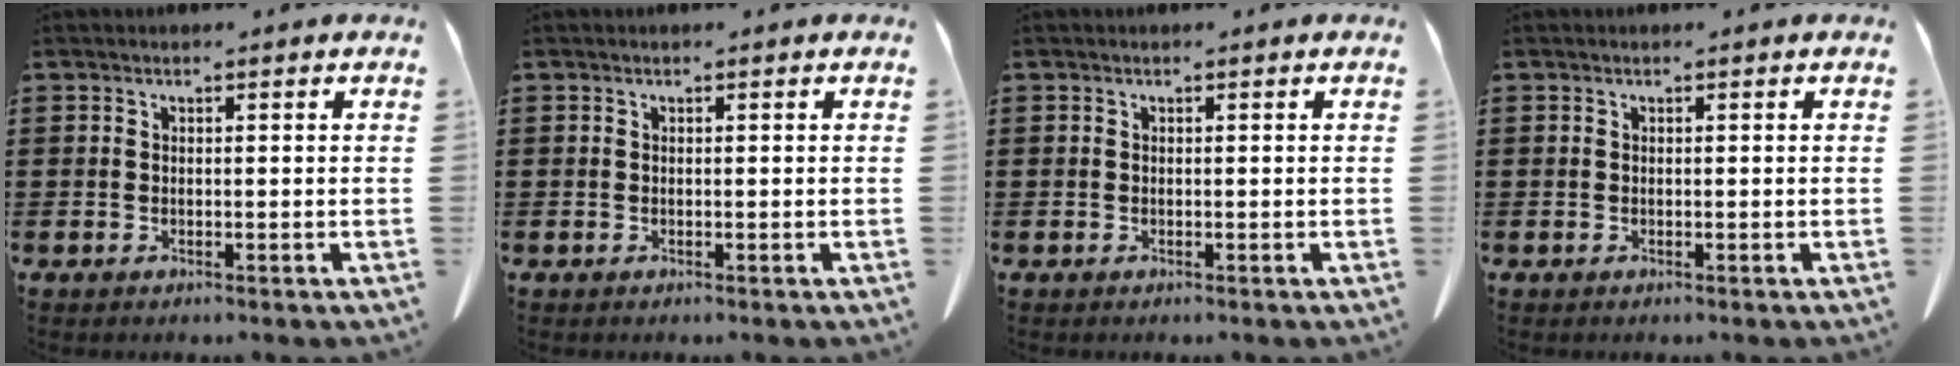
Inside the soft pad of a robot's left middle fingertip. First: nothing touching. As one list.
[{"total": 0.0}, {"total": 0.0}, {"total": 0.0}]